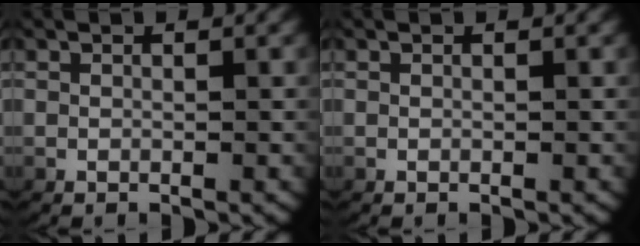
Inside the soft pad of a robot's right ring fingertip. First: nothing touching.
{"total": 0.0}